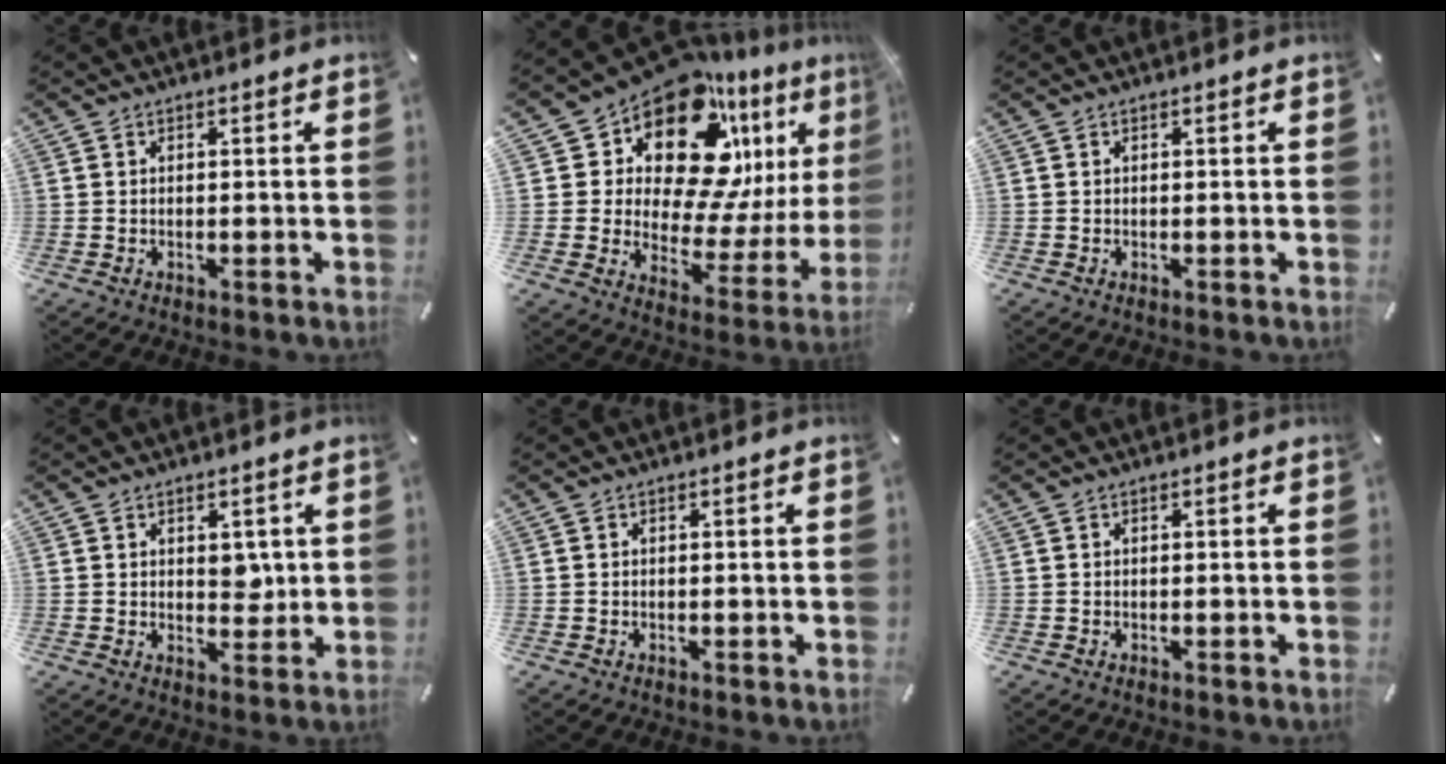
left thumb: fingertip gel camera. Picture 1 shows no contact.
{"total": 19.6, "force": [12.5, 10.7, 10.6], "torque": [-0.168, -0.113, 0.209]}
{"total": 0.0}
{"total": 4.1, "force": [1.2, 3.0, 2.6], "torque": [-0.021, -0.009, 0.017]}
{"total": 0.0}
{"total": 0.0}